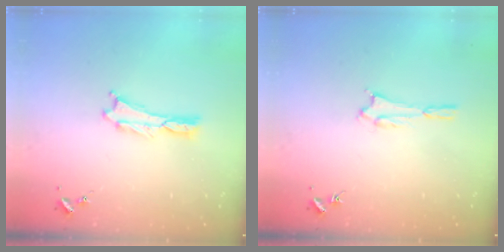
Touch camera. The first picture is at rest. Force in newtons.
{"total": 1.6, "press": 1.6, "slide": 0.1}